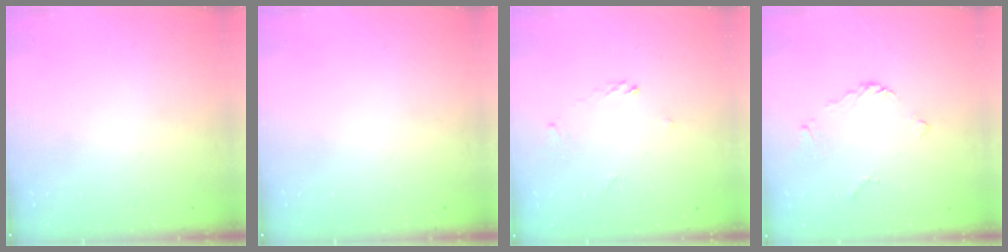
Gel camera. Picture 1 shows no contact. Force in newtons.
{"total": 0.0}
{"total": 1.1, "press": 0.9, "slide": 0.5}
{"total": 3.2, "press": 3.2, "slide": 0.3}